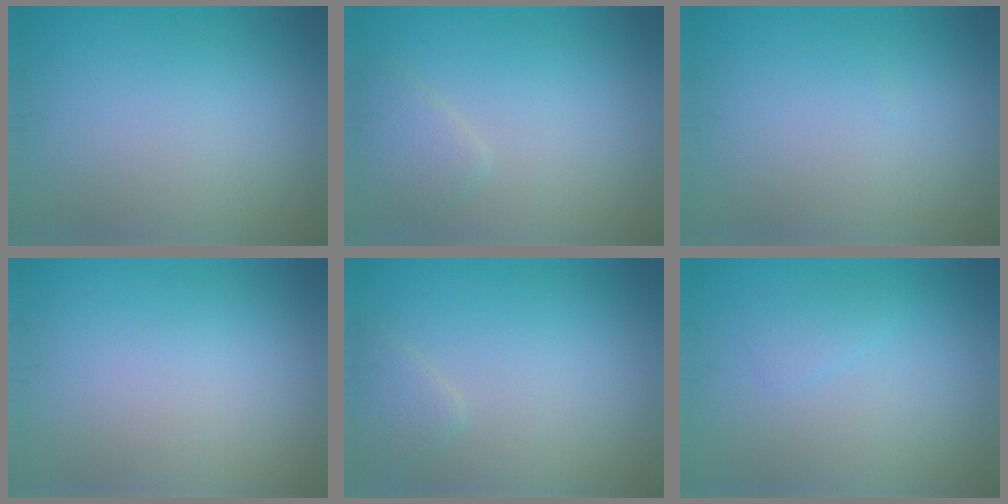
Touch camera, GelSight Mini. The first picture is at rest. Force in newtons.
{"total": 2.2, "press": 2.2, "slide": 0.1}
{"total": 0.0}
{"total": 0.0}
{"total": 1.6, "press": 1.6, "slide": 0.1}
{"total": 1.1, "press": 1.1, "slide": 0.1}